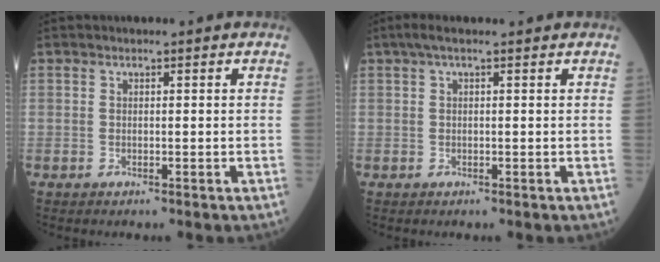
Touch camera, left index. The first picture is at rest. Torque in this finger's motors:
{"motor_torque": [0.11, 0.05, -0.12, -0.06]}